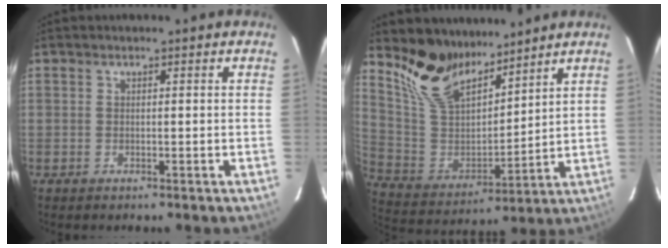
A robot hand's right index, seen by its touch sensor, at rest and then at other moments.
{"total": 14.4, "force": [11.6, 6.0, 6.2], "torque": [-0.138, -0.002, 0.235]}